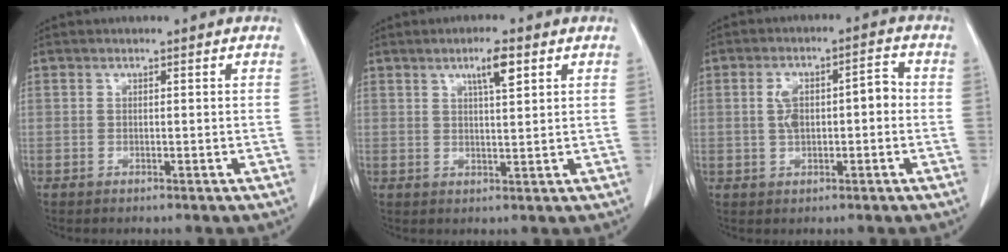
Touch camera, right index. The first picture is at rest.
{"total": 4.5, "force": [2.5, 0.7, 3.7], "torque": [-0.060, 0.000, 0.040]}
{"total": 6.5, "force": [0.1, 2.8, 5.9], "torque": [-0.104, 0.028, 0.001]}